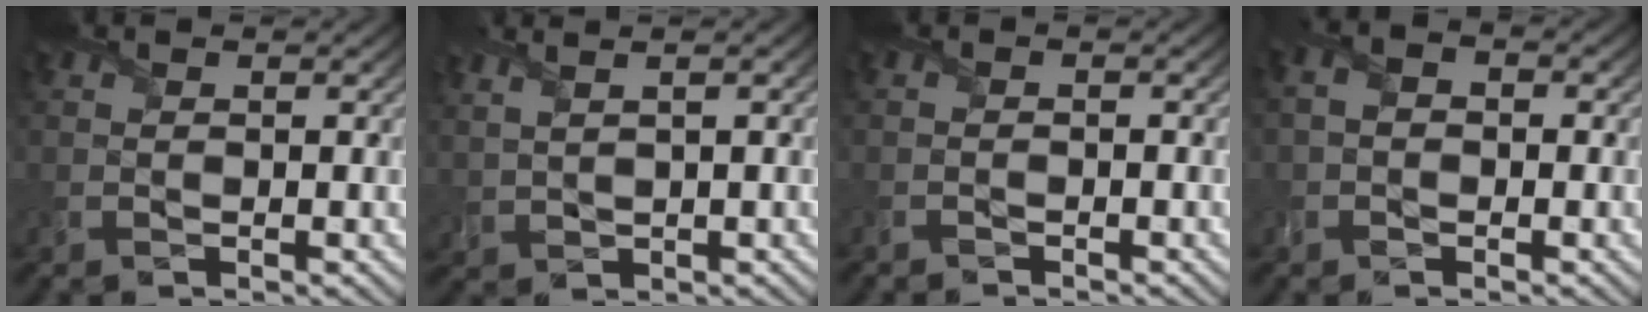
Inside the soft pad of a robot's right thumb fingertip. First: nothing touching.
{"total": 2.9, "force": [1.8, 0.3, 2.2], "torque": [-0.046, 0.013, 0.027]}
{"total": 1.1, "force": [-1.1, 0.0, -0.1], "torque": [0.004, -0.001, -0.023]}
{"total": 3.0, "force": [-0.4, 2.3, 1.9], "torque": [-0.031, 0.006, -0.021]}